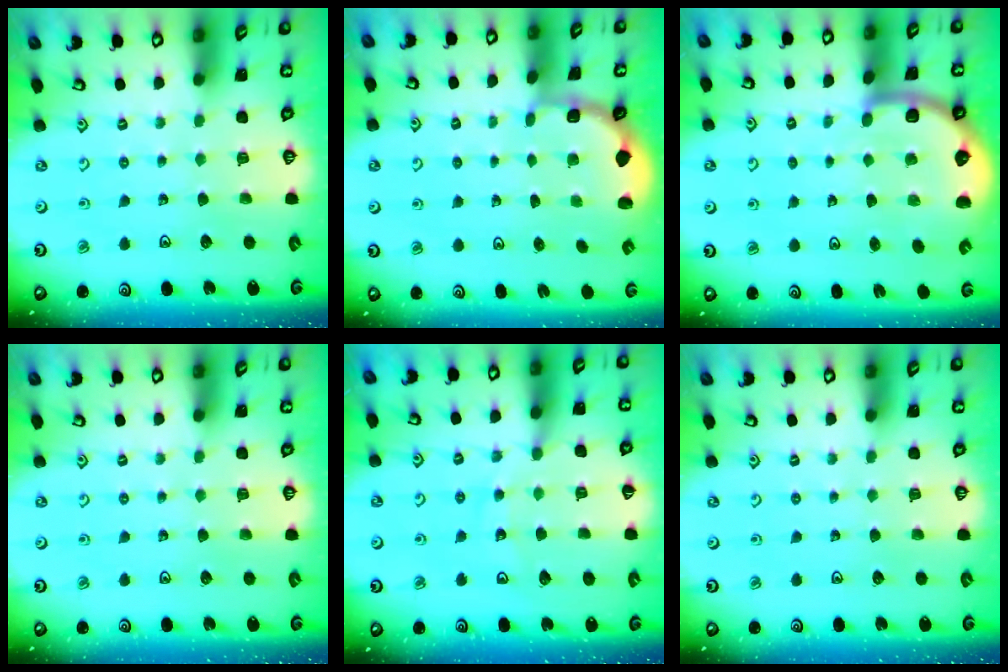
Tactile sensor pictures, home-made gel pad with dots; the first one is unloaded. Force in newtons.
{"total": 1.8, "press": 1.6, "slide": 0.7}
{"total": 6.5, "press": 6.1, "slide": 2.4}
{"total": 0.0}
{"total": 11.2, "press": 11.2, "slide": 1.3}
{"total": 0.0}